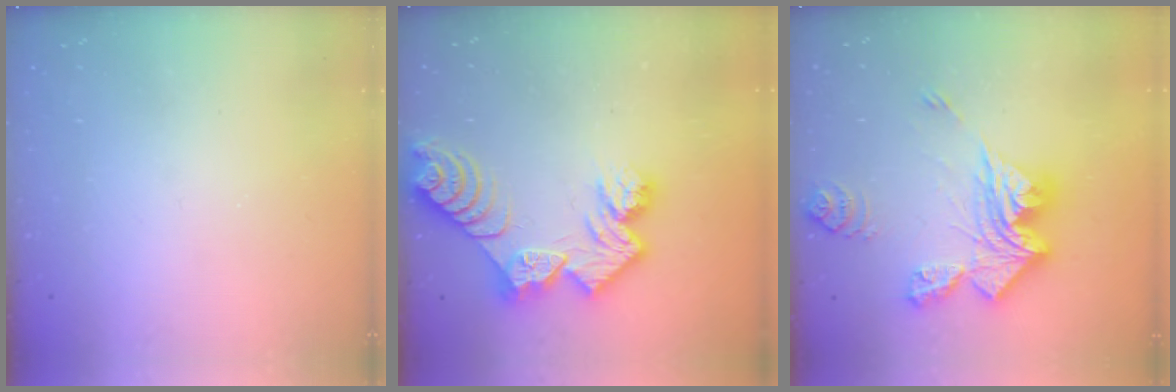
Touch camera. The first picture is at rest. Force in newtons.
{"total": 11.7, "press": 11.7, "slide": 1.1}
{"total": 20.4, "press": 20.3, "slide": 2.4}